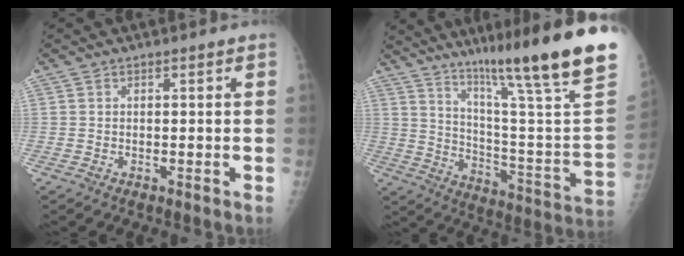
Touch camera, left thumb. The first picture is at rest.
{"total": 28.6, "force": [20.2, 0.6, 20.2], "torque": [-0.293, -0.120, 0.299]}